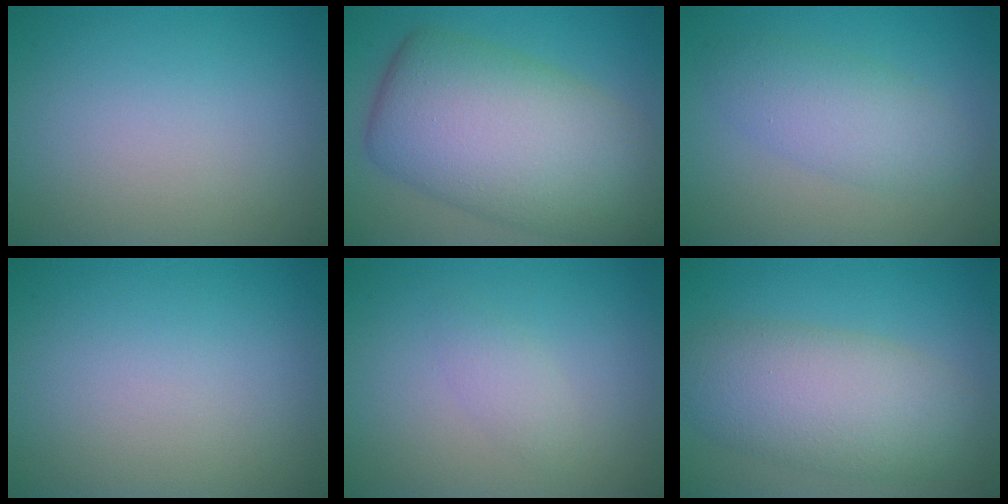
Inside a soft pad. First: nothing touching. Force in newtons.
{"total": 12.2, "press": 12.2, "slide": 0.4}
{"total": 3.7, "press": 3.7, "slide": 0.0}
{"total": 0.0}
{"total": 1.4, "press": 1.4, "slide": 0.1}
{"total": 7.3, "press": 7.3, "slide": 0.2}